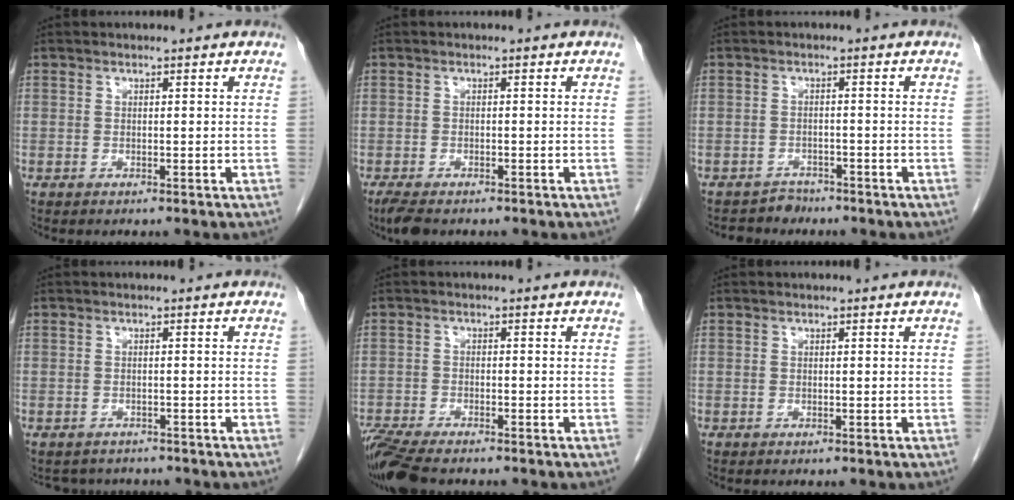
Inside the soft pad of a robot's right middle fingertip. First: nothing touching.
{"total": 3.7, "force": [-2.9, 1.2, 2.1], "torque": [-0.044, -0.011, -0.045]}
{"total": 2.6, "force": [-2.2, 1.1, -0.8], "torque": [0.010, 0.001, -0.037]}
{"total": 3.5, "force": [-3.2, 1.4, -0.1], "torque": [-0.002, 0.001, -0.043]}
{"total": 8.7, "force": [-7.4, 1.6, 4.3], "torque": [-0.081, -0.021, -0.129]}
{"total": 0.0}